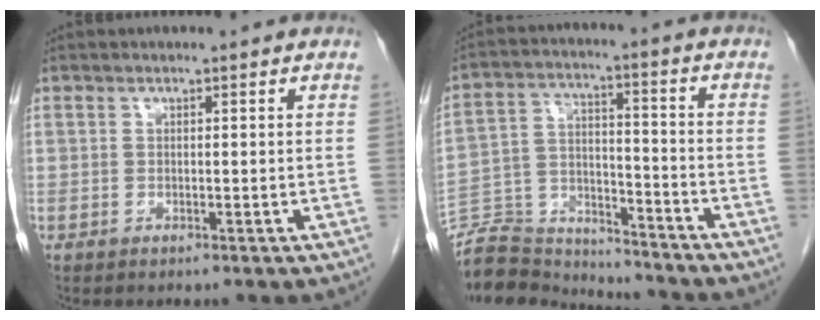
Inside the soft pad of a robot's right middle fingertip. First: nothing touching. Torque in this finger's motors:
{"motor_torque": [0.01, -0.20, 0.12, 0.01]}